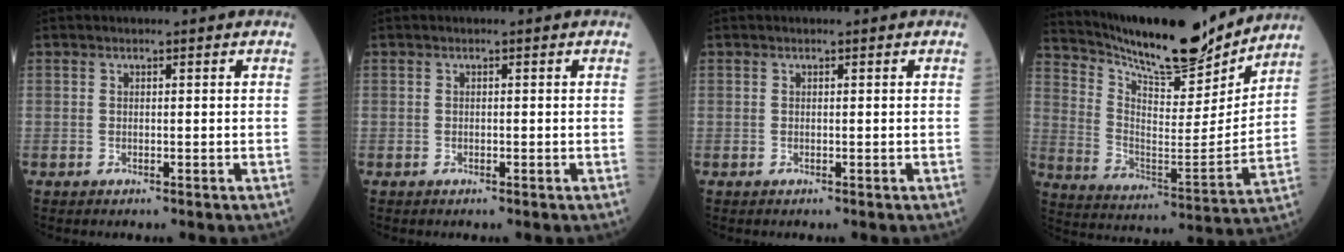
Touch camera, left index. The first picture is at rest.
{"total": 0.0}
{"total": 0.0}
{"total": 19.4, "force": [17.8, 2.9, 7.2], "torque": [-0.142, -0.031, 0.282]}